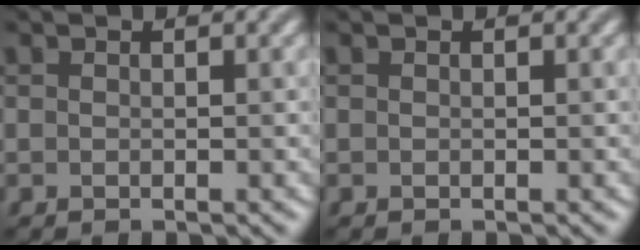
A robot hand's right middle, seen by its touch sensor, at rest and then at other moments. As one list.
[{"total": 0.0}]